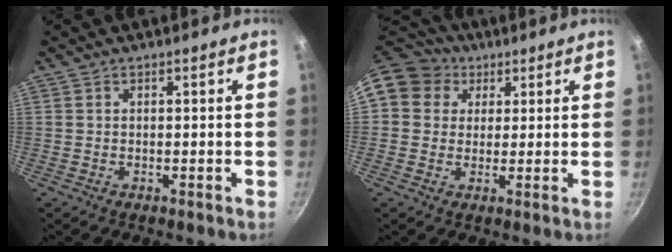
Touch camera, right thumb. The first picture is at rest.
{"total": 12.0, "force": [4.5, 10.0, 4.7], "torque": [-0.076, 0.015, 0.064]}